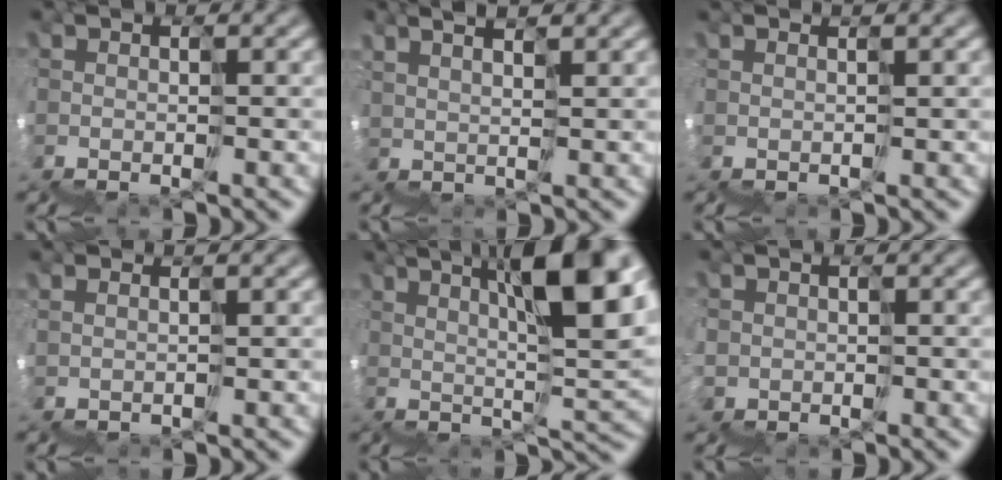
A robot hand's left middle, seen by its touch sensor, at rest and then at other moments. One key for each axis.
{"total": 3.7, "fx": 3.1, "fy": -1.1, "fz": -1.8, "tx": 0.028, "ty": 0.033, "tz": 0.052}
{"total": 1.3, "fx": 0.6, "fy": 0.2, "fz": 1.1, "tx": -0.002, "ty": 0.019, "tz": 0.008}
{"total": 1.3, "fx": 0.5, "fy": -0.9, "fz": -0.8, "tx": 0.024, "ty": 0.017, "tz": 0.007}
{"total": 8.4, "fx": 5.0, "fy": 0.8, "fz": 6.6, "tx": -0.094, "ty": 0.035, "tz": 0.079}
{"total": 2.1, "fx": 0.7, "fy": 0.9, "fz": -1.8, "tx": 0.013, "ty": 0.003, "tz": 0.017}